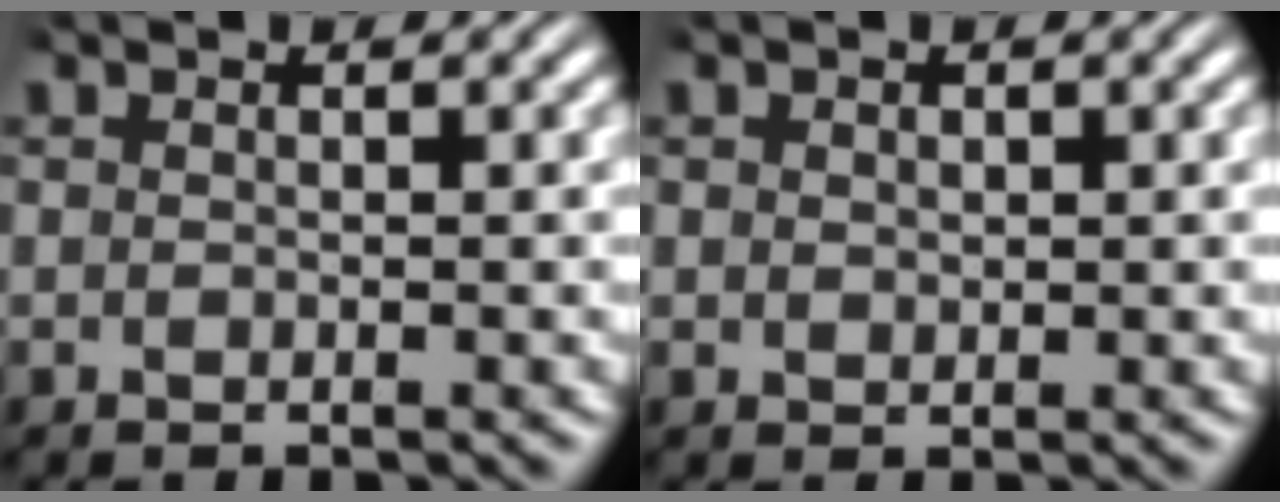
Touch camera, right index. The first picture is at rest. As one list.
[{"total": 0.5, "force": [0.3, 0.3, 0.4], "torque": [-0.007, -0.007, 0.013]}]